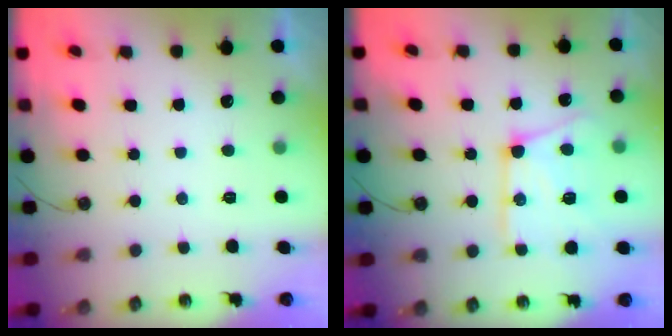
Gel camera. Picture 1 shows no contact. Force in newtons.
{"total": 17.4, "press": 17.3, "slide": 1.9}